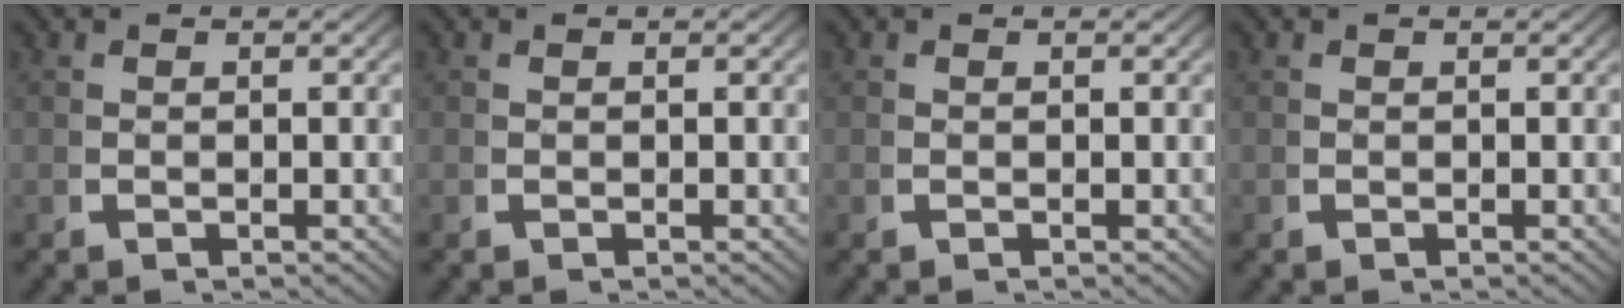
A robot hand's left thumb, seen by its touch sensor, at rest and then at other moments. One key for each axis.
{"total": 0.0}
{"total": 0.0}
{"total": 0.0}